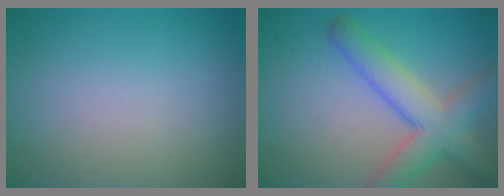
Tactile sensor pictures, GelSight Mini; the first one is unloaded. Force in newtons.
{"total": 5.9, "press": 5.9, "slide": 0.2}